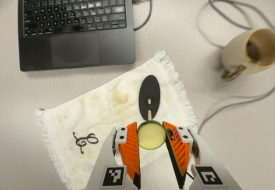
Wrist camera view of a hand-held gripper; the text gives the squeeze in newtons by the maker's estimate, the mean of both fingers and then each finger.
{"total": 10.3, "left": 10.2, "right": 10.4}